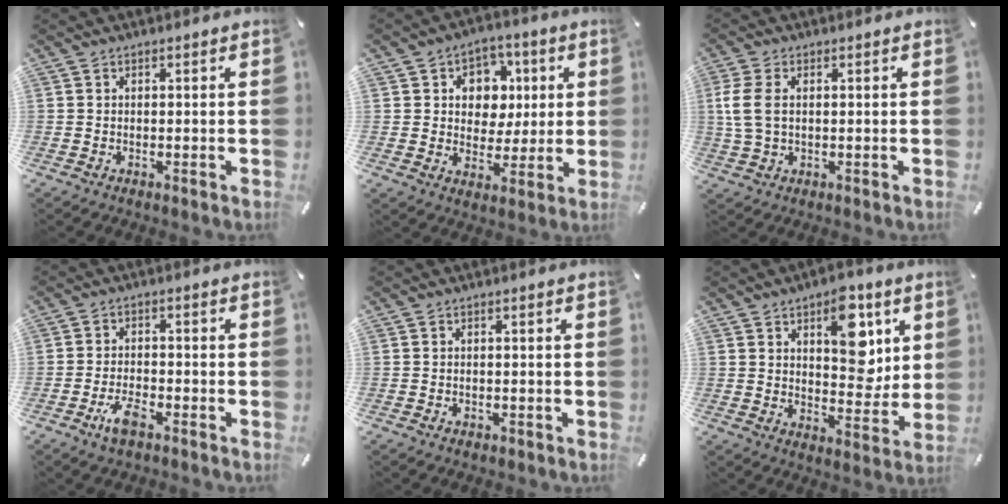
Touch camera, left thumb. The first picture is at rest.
{"total": 8.8, "force": [1.6, 8.1, 2.8], "torque": [-0.044, -0.007, 0.029]}
{"total": 6.1, "force": [0.9, 3.9, 4.7], "torque": [-0.117, -0.001, 0.013]}
{"total": 5.1, "force": [-3.1, 2.2, 3.4], "torque": [-0.078, 0.010, -0.061]}
{"total": 0.9, "force": [-0.5, 0.7, 0.3], "torque": [-0.007, 0.002, -0.012]}
{"total": 13.2, "force": [6.0, 7.7, 8.9], "torque": [-0.097, -0.030, 0.099]}